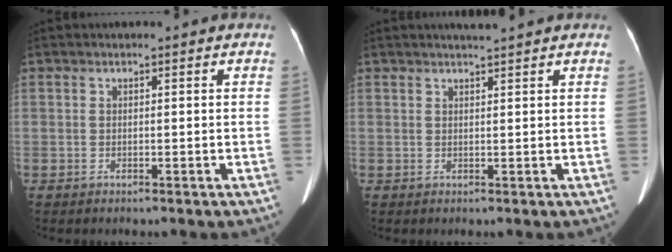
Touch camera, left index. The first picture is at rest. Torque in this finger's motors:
{"motor_torque": [0.09, -0.06, -0.01, 0.02]}